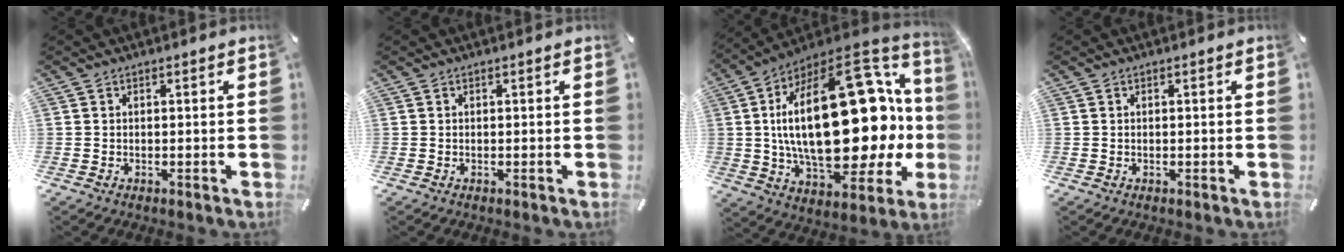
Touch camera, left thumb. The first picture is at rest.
{"total": 0.0}
{"total": 38.6, "force": [1.9, 18.3, 34.0], "torque": [-0.601, -0.041, 0.042]}
{"total": 0.0}